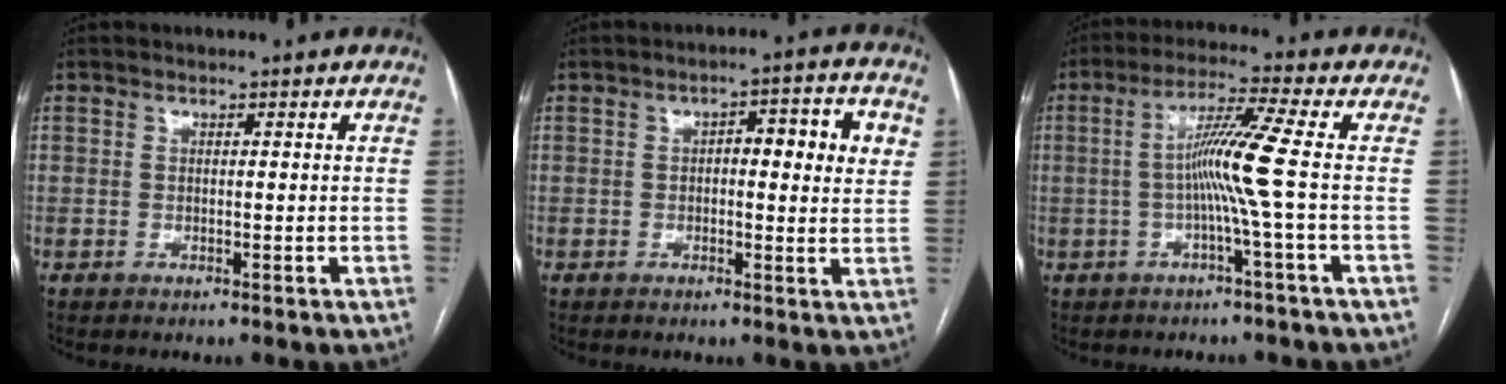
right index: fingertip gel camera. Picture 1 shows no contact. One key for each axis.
{"total": 7.5, "fx": 1.8, "fy": 2.2, "fz": 6.9, "tx": -0.085, "ty": 0.018, "tz": 0.018}
{"total": 7.6, "fx": -0.8, "fy": -2.0, "fz": 7.3, "tx": -0.137, "ty": 0.009, "tz": -0.013}